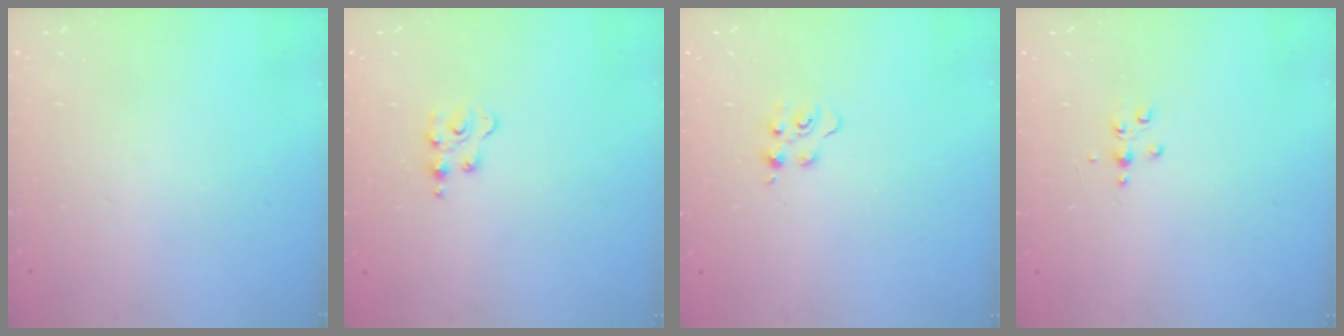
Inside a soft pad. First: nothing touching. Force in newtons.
{"total": 2.3, "press": 2.3, "slide": 0.3}
{"total": 5.3, "press": 5.3, "slide": 0.7}
{"total": 4.4, "press": 4.4, "slide": 0.7}